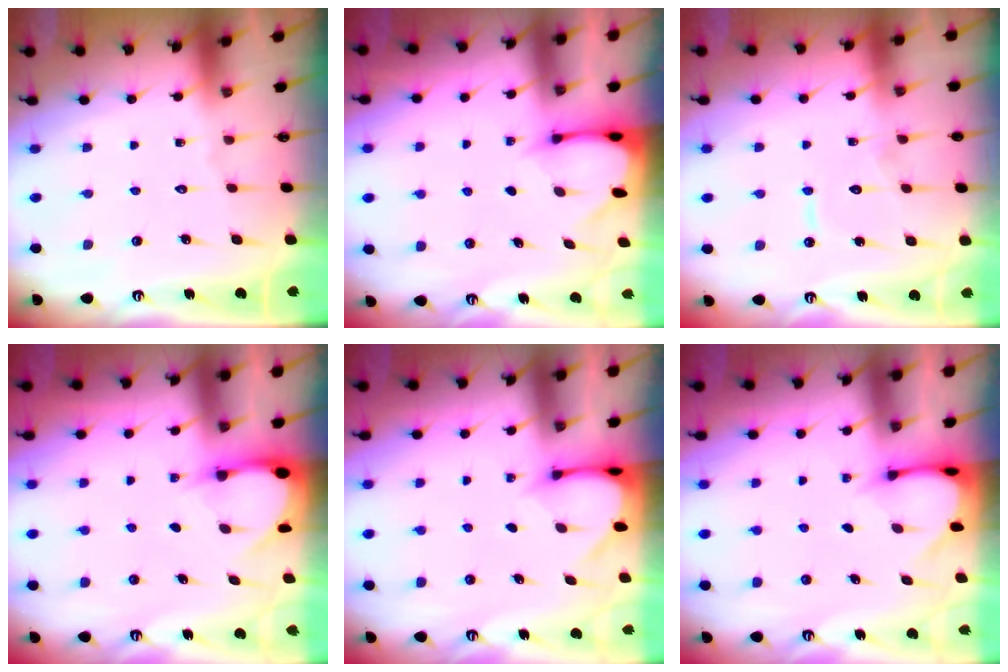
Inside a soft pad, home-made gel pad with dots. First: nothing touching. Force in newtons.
{"total": 2.4, "press": 2.3, "slide": 0.3}
{"total": 7.4, "press": 7.3, "slide": 0.7}
{"total": 2.9, "press": 2.9, "slide": 0.3}
{"total": 3.0, "press": 3.0, "slide": 0.3}
{"total": 3.0, "press": 3.0, "slide": 0.2}